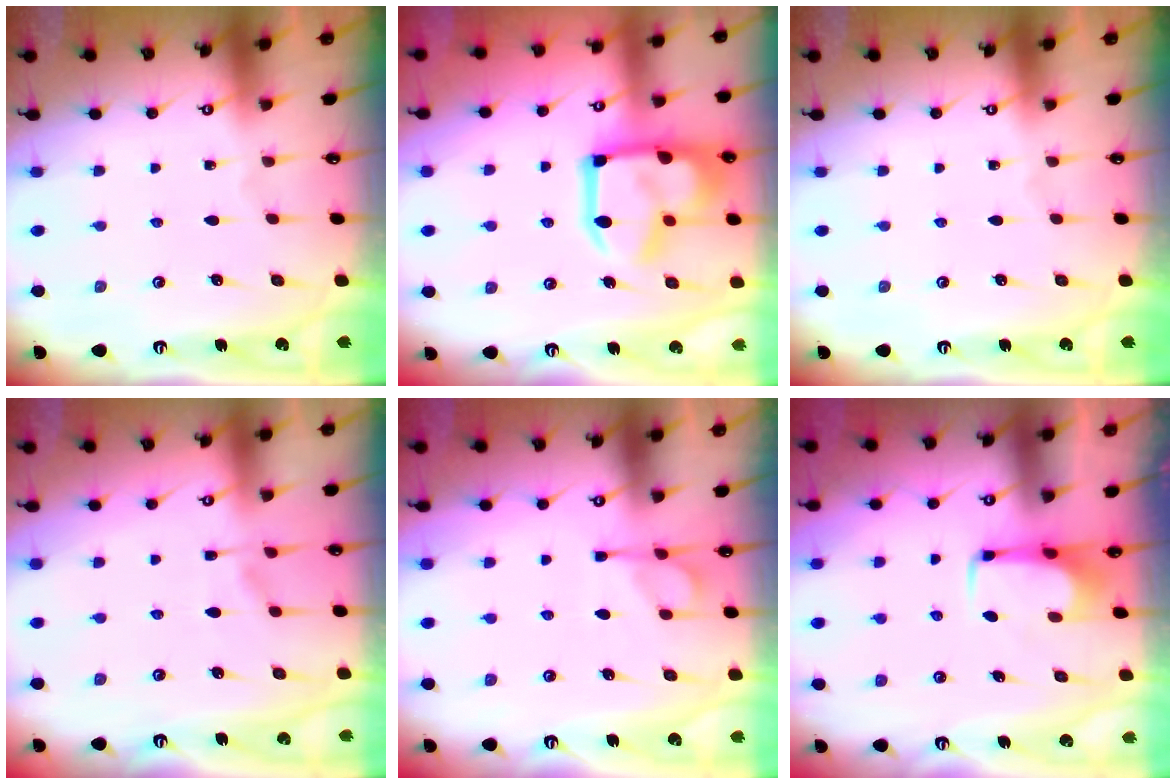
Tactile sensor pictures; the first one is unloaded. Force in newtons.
{"total": 18.2, "press": 18.1, "slide": 2.2}
{"total": 0.0}
{"total": 1.2, "press": 0.3, "slide": 1.1}
{"total": 2.8, "press": 2.6, "slide": 1.2}
{"total": 1.7, "press": 1.6, "slide": 0.5}